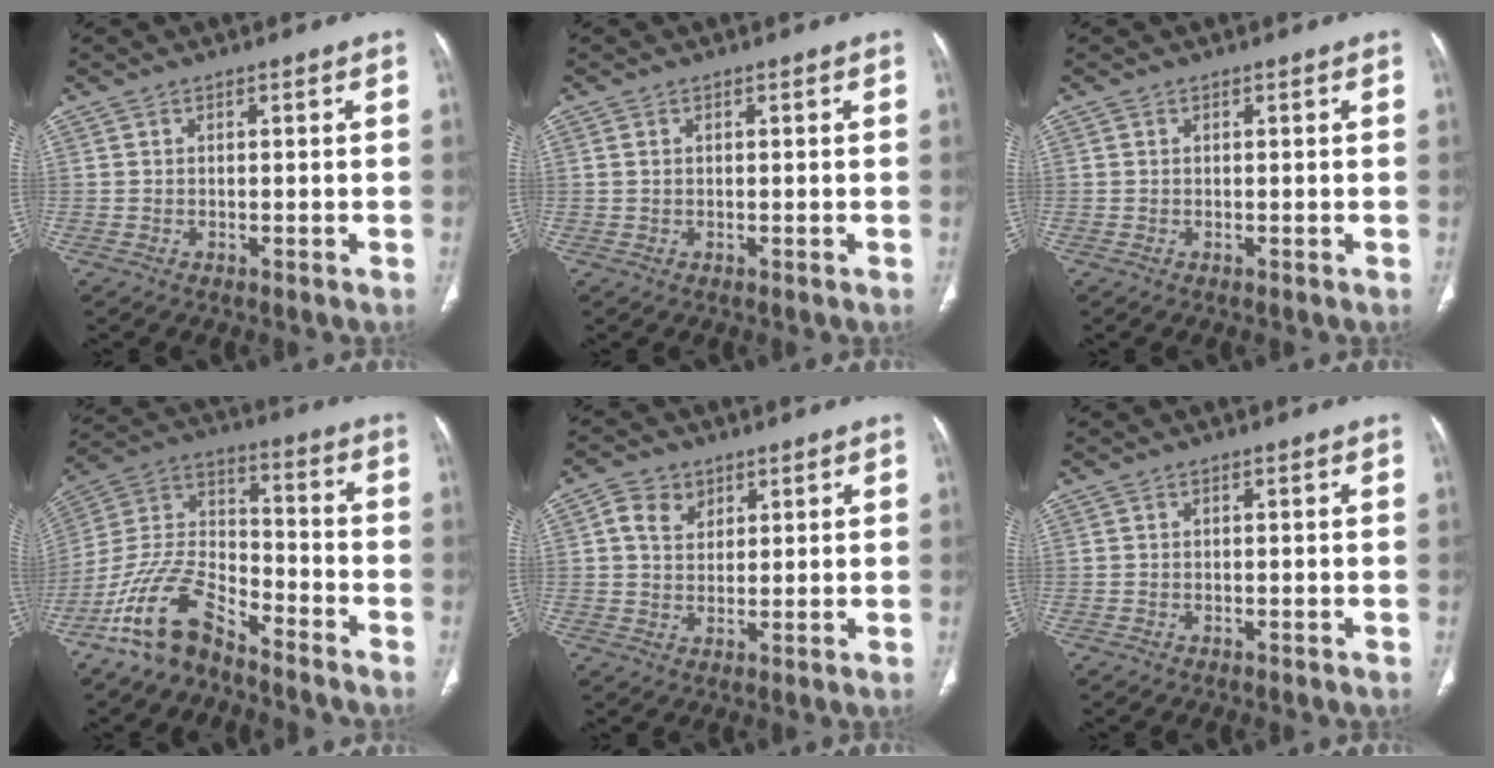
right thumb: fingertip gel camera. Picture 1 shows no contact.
{"total": 1.0, "force": [0.3, 0.7, 0.6], "torque": [-0.014, 0.001, 0.009]}
{"total": 0.0}
{"total": 13.7, "force": [-10.3, 5.5, 7.2], "torque": [-0.139, 0.079, -0.204]}
{"total": 5.2, "force": [2.2, 4.1, 2.3], "torque": [-0.023, -0.005, 0.040]}
{"total": 0.0}